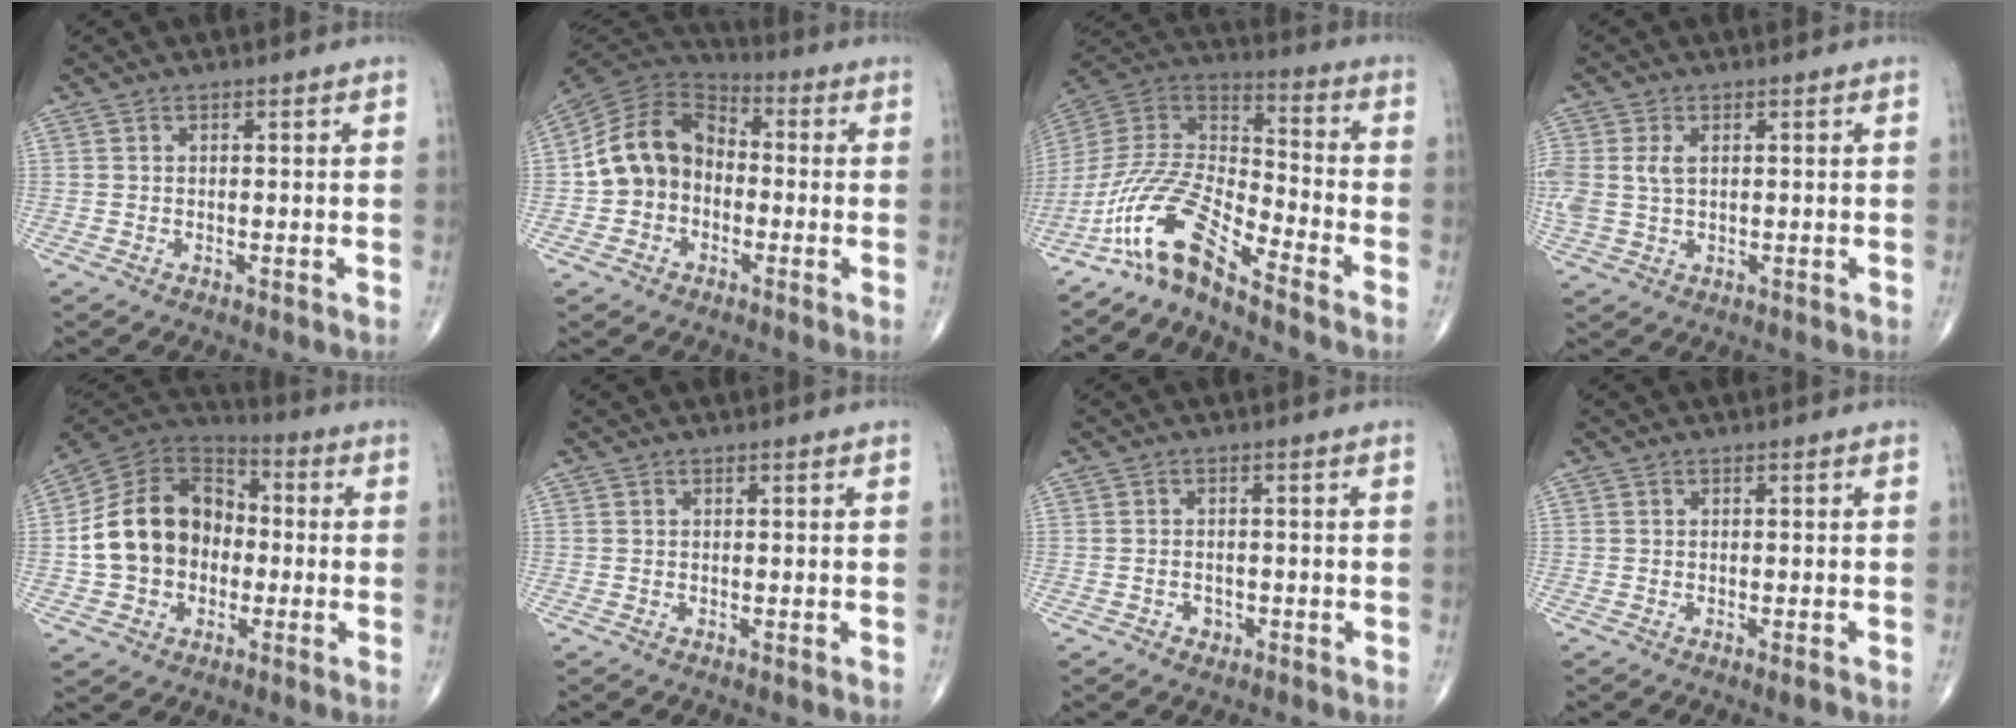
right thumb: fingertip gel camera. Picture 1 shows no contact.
{"total": 13.0, "force": [-1.7, 10.5, 7.5], "torque": [-0.115, 0.038, -0.046]}
{"total": 13.3, "force": [-10.3, 2.4, 8.1], "torque": [-0.168, 0.081, -0.207]}
{"total": 5.7, "force": [1.0, 3.7, 4.3], "torque": [-0.112, 0.010, 0.026]}
{"total": 17.0, "force": [-1.5, 13.6, 10.1], "torque": [-0.144, 0.038, -0.035]}
{"total": 0.0}
{"total": 1.8, "force": [-0.9, 1.3, 0.7], "torque": [-0.001, 0.006, -0.014]}
{"total": 1.1, "force": [-0.7, 0.1, 0.8], "torque": [-0.012, -0.003, -0.012]}